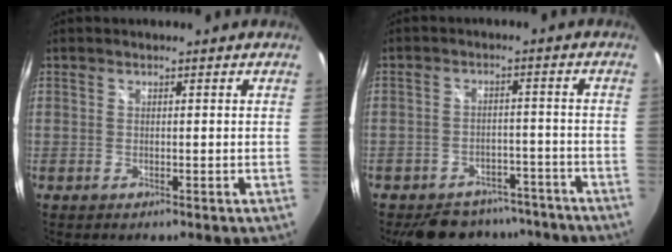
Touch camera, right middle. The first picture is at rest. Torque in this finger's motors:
{"motor_torque": [1.05, -1.10, 0.03, 0.02]}